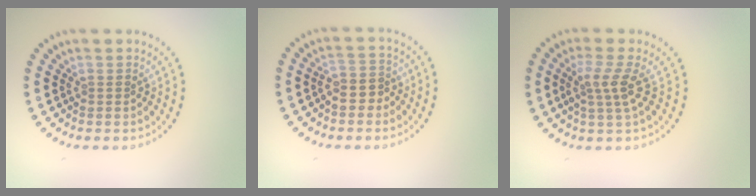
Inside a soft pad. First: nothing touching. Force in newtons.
{"total": 2.2, "press": 2.0, "slide": 1.0}
{"total": 2.6, "press": 2.0, "slide": 1.7}